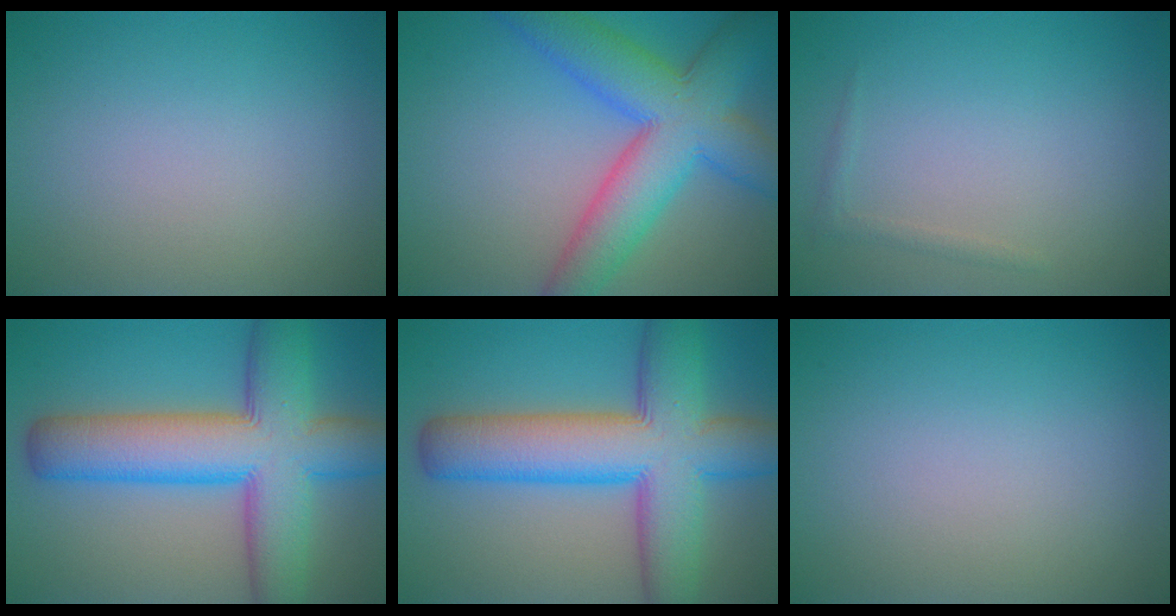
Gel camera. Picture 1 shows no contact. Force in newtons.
{"total": 9.5, "press": 9.5, "slide": 0.3}
{"total": 0.8, "press": 0.8, "slide": 0.1}
{"total": 11.8, "press": 11.8, "slide": 0.4}
{"total": 11.8, "press": 11.8, "slide": 0.4}
{"total": 0.0}